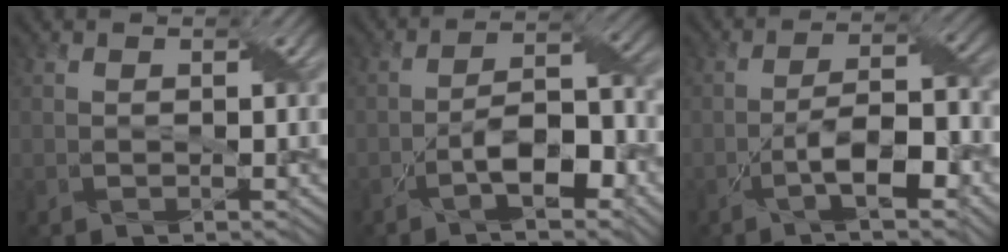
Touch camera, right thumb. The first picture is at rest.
{"total": 9.4, "force": [-4.2, 3.3, 7.7], "torque": [-0.124, 0.009, -0.074]}
{"total": 9.5, "force": [-4.0, 2.7, 8.2], "torque": [-0.139, 0.006, -0.068]}